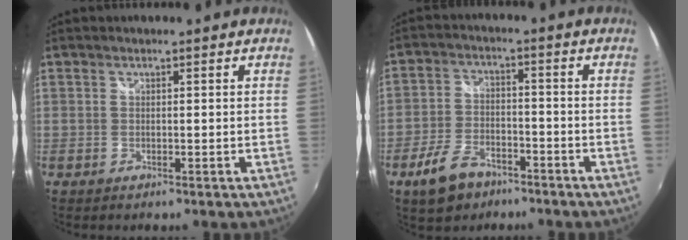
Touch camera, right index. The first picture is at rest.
{"total": 8.9, "force": [-5.9, 5.0, 4.5], "torque": [-0.113, -0.001, -0.103]}